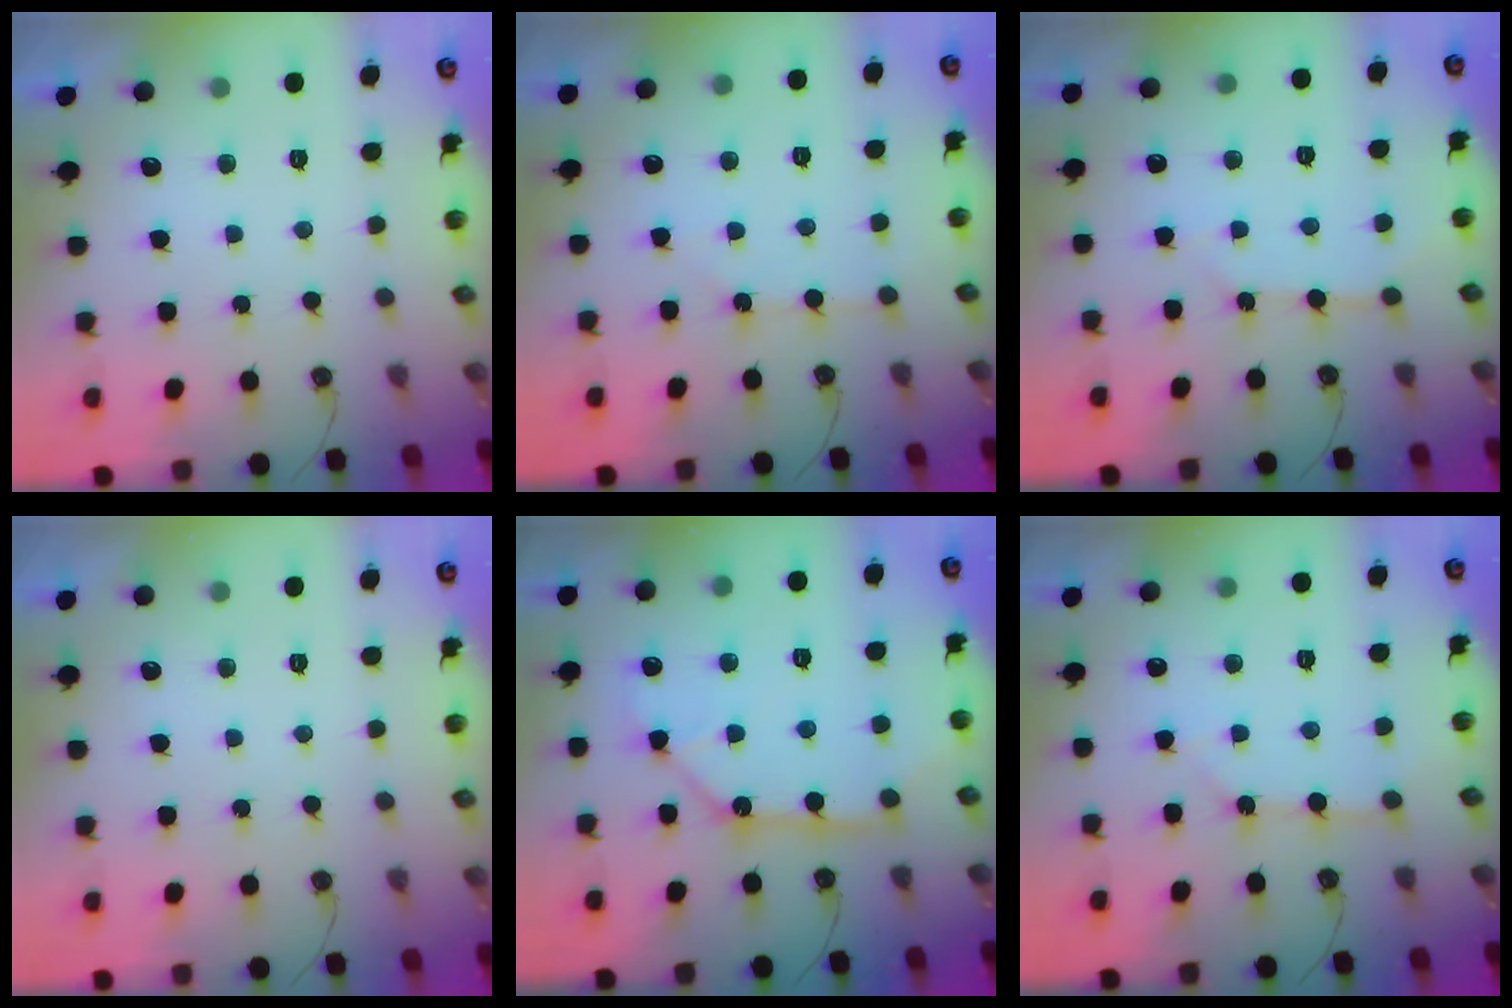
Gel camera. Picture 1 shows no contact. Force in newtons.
{"total": 2.7, "press": 2.7, "slide": 0.4}
{"total": 3.8, "press": 3.7, "slide": 0.5}
{"total": 0.0}
{"total": 11.1, "press": 11.0, "slide": 1.4}
{"total": 2.9, "press": 2.8, "slide": 0.4}